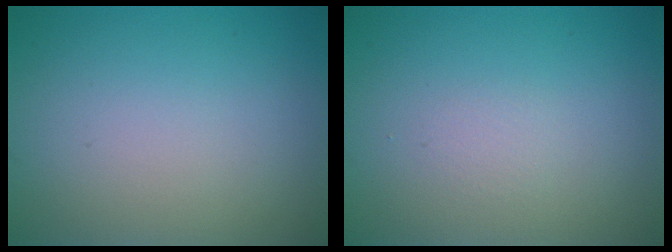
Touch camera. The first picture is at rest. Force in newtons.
{"total": 0.0}